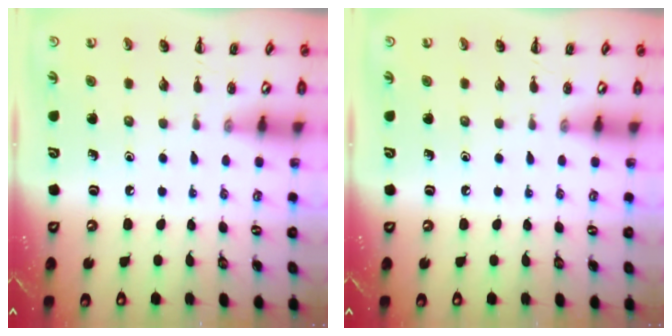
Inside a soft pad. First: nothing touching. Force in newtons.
{"total": 0.0}